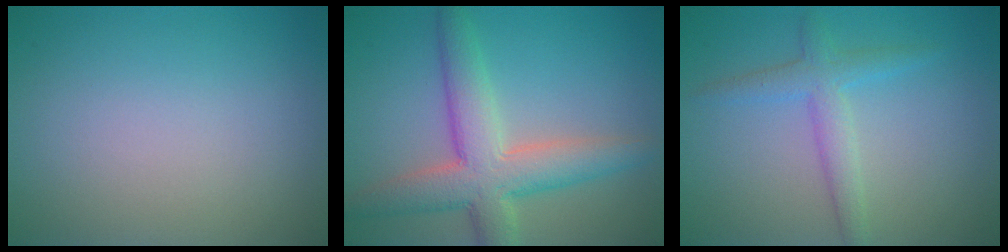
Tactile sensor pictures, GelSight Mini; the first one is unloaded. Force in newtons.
{"total": 6.6, "press": 6.5, "slide": 0.5}
{"total": 2.7, "press": 2.7, "slide": 0.2}